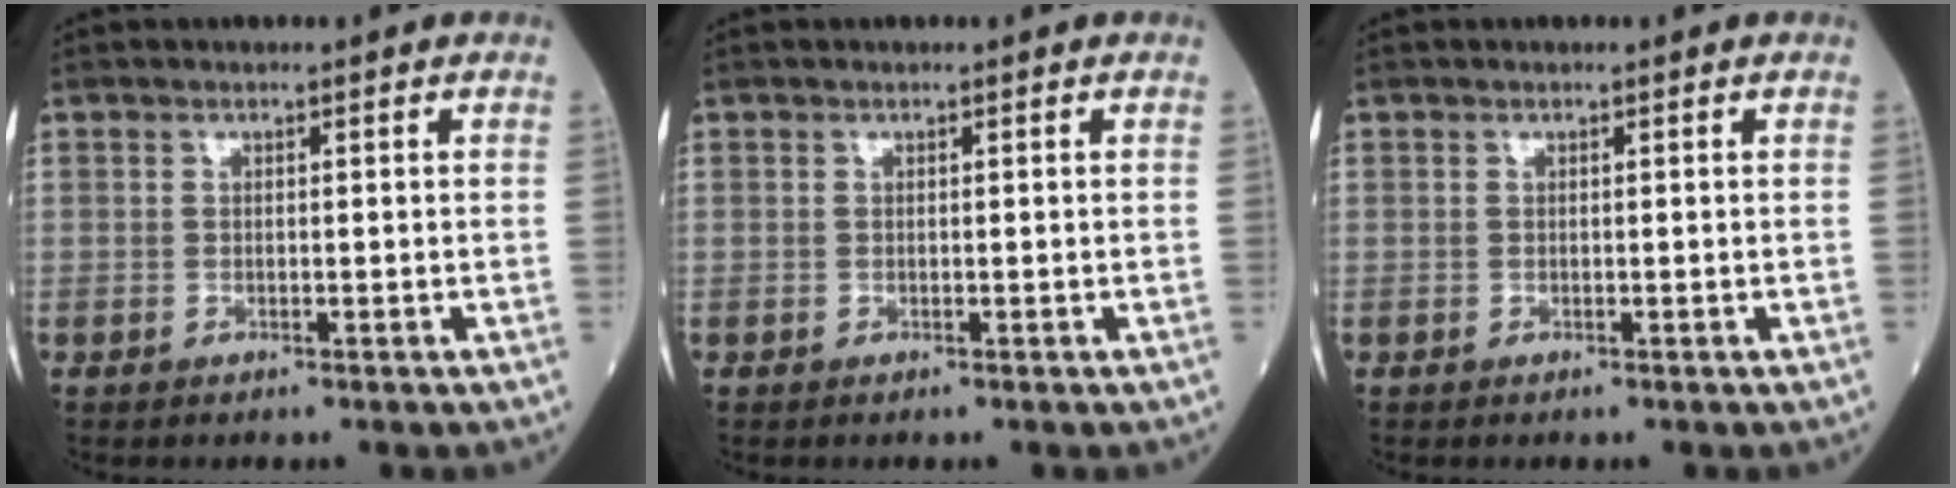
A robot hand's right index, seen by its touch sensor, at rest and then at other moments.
{"total": 0.0}
{"total": 0.0}